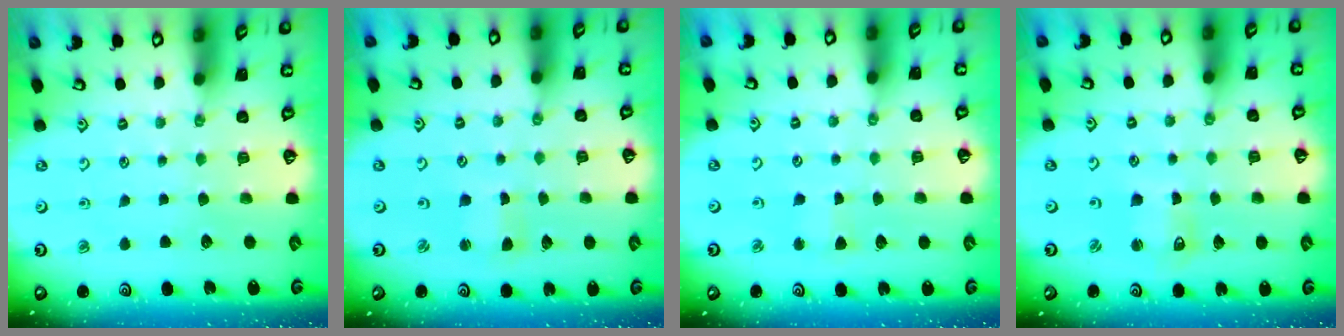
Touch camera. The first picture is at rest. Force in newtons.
{"total": 1.0, "press": 1.0, "slide": 0.2}
{"total": 2.5, "press": 2.5, "slide": 0.3}
{"total": 3.6, "press": 3.6, "slide": 0.4}